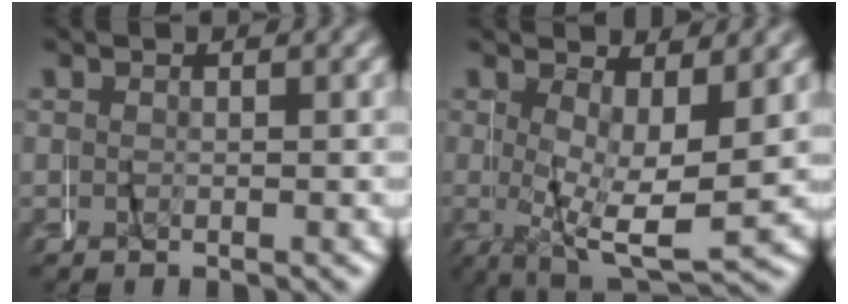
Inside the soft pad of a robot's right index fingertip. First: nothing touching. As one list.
[{"total": 7.3, "force": [-0.4, 3.1, 6.6], "torque": [-0.111, -0.028, 0.007]}]